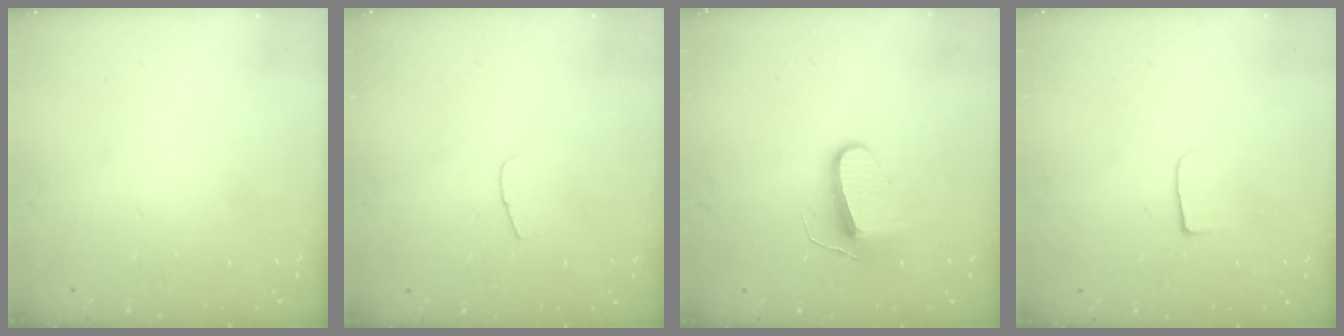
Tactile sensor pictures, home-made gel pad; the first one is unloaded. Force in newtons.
{"total": 3.7, "press": 3.7, "slide": 0.4}
{"total": 9.5, "press": 9.5, "slide": 0.4}
{"total": 5.0, "press": 4.9, "slide": 0.6}